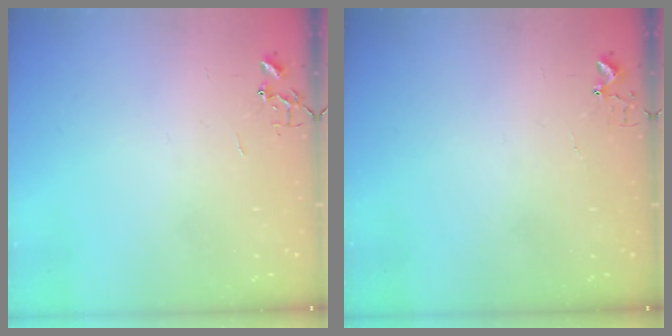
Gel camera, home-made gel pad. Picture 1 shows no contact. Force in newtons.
{"total": 4.2, "press": 4.2, "slide": 0.4}